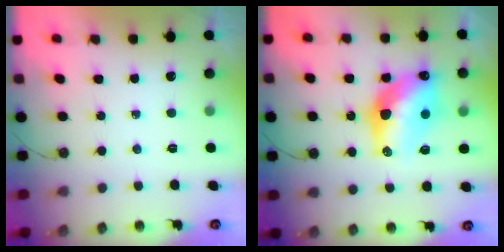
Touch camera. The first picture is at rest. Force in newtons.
{"total": 14.6, "press": 14.6, "slide": 1.3}